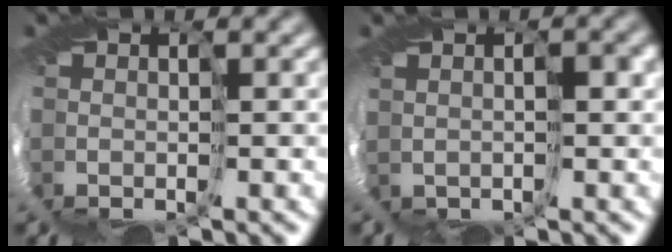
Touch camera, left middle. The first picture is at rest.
{"total": 1.0, "force": [0.3, 0.6, 0.8], "torque": [-0.011, 0.014, 0.009]}